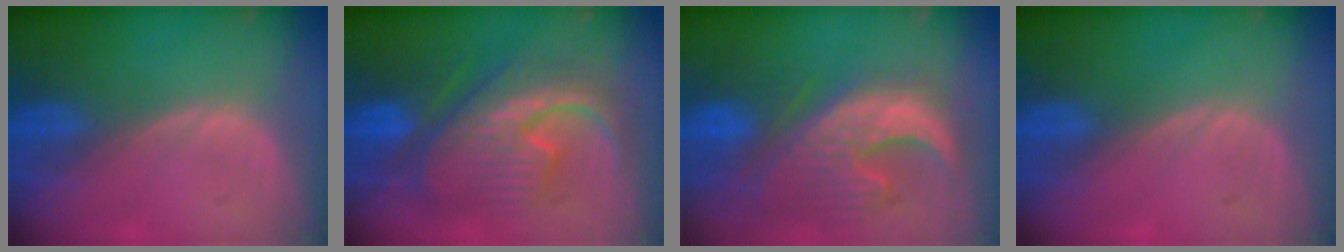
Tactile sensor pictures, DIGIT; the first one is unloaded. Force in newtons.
{"total": 12.4, "press": 12.3, "slide": 1.3}
{"total": 12.9, "press": 11.2, "slide": 6.4}
{"total": 0.0}